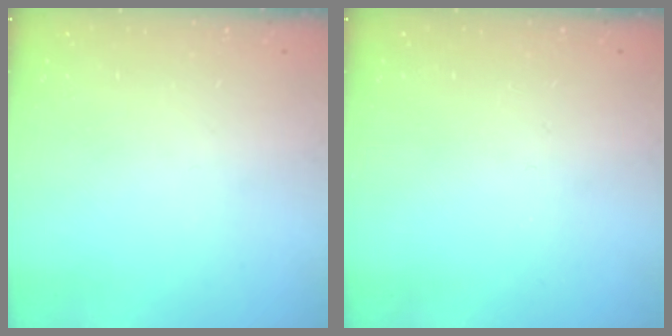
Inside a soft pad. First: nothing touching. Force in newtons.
{"total": 0.0}